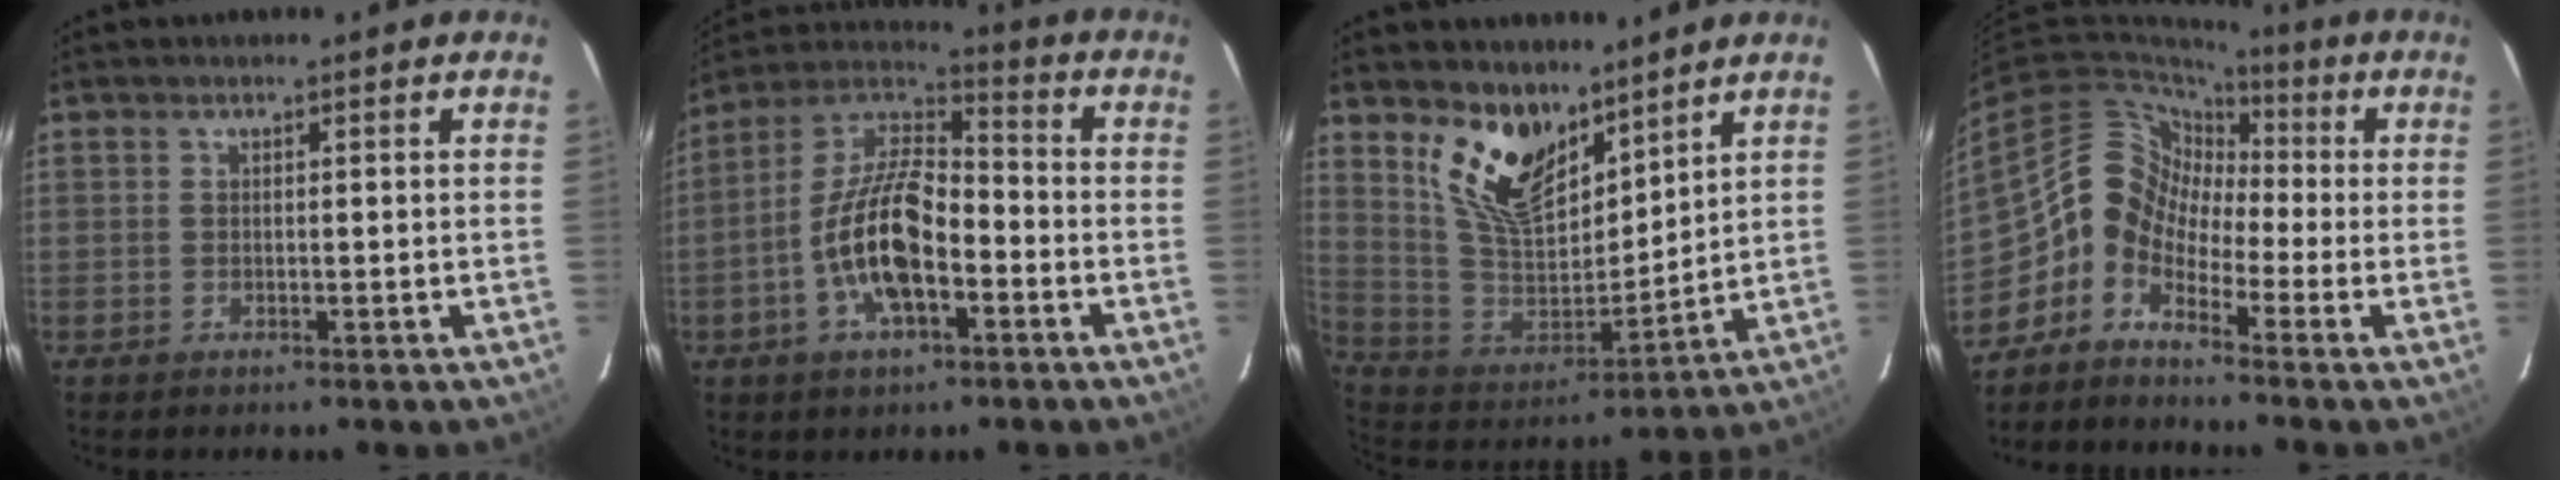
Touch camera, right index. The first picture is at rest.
{"total": 15.0, "force": [-5.0, 6.3, 12.6], "torque": [-0.255, 0.005, -0.097]}
{"total": 15.3, "force": [10.2, 7.7, 8.5], "torque": [-0.174, 0.001, 0.208]}
{"total": 9.0, "force": [-3.3, 7.4, 3.8], "torque": [-0.065, 0.036, -0.102]}